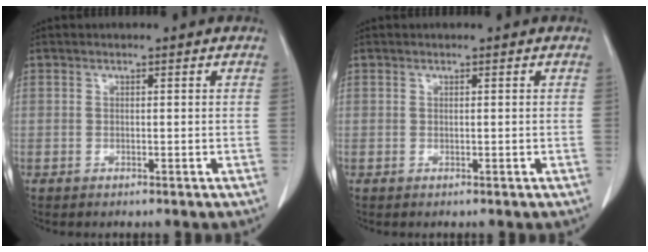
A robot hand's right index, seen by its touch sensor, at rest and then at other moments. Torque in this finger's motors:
{"motor_torque": [0.00, 0.00, 0.00, 0.00]}